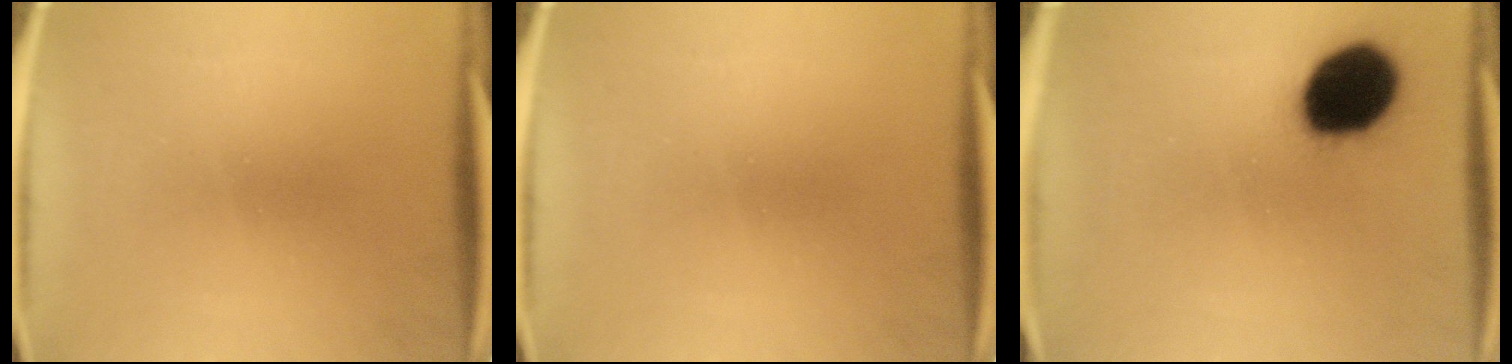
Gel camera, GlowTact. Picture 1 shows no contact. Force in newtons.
{"total": 0.0}
{"total": 18.9}